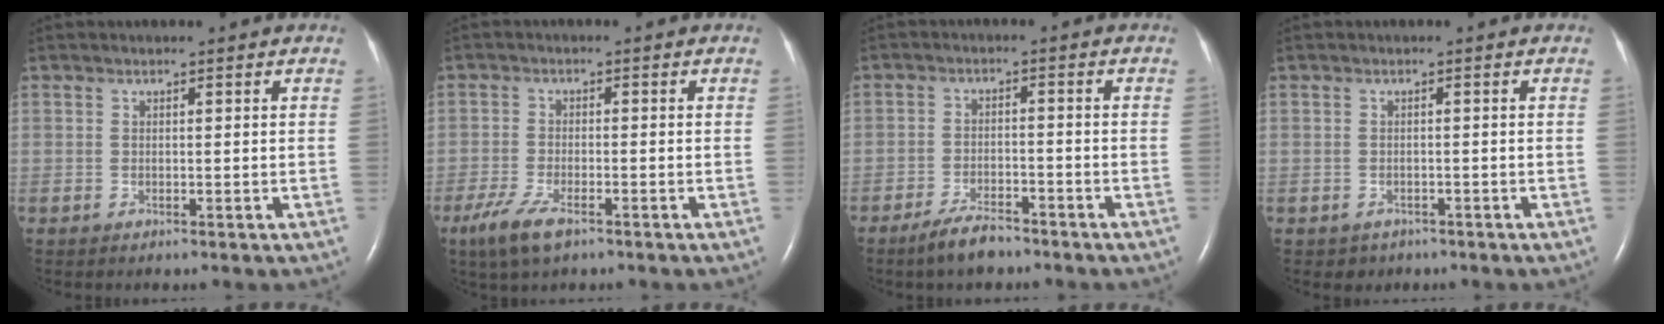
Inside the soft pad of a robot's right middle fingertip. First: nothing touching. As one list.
[{"total": 5.4, "force": [-3.4, 1.4, 4.0], "torque": [-0.093, -0.013, -0.061]}, {"total": 4.7, "force": [-3.9, 1.2, 2.4], "torque": [-0.057, -0.004, -0.070]}, {"total": 1.6, "force": [-1.0, 1.2, 0.1], "torque": [-0.008, 0.004, -0.008]}]